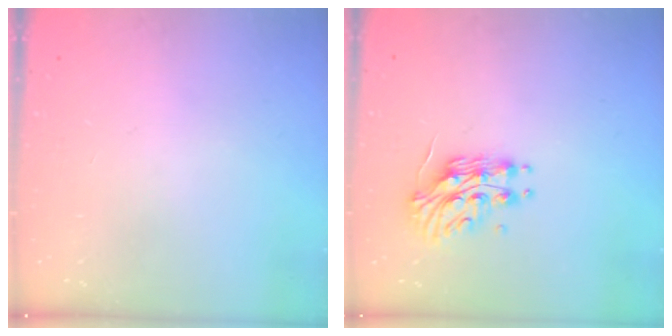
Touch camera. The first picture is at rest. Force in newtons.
{"total": 11.8, "press": 11.8, "slide": 0.6}